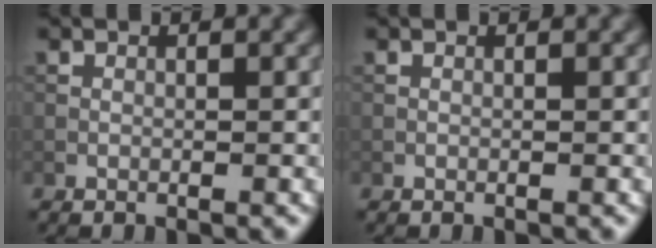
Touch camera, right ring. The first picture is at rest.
{"total": 0.0}